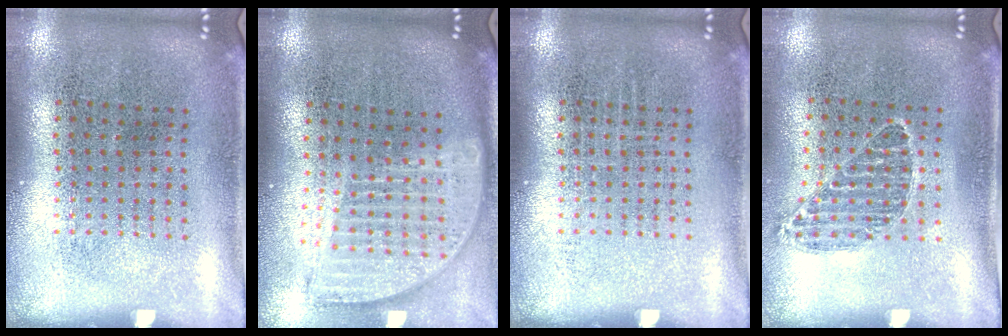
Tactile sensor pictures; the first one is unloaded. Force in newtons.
{"total": 1.8, "press": 1.5, "slide": 1.0}
{"total": 0.0}
{"total": 0.9, "press": 0.7, "slide": 0.5}